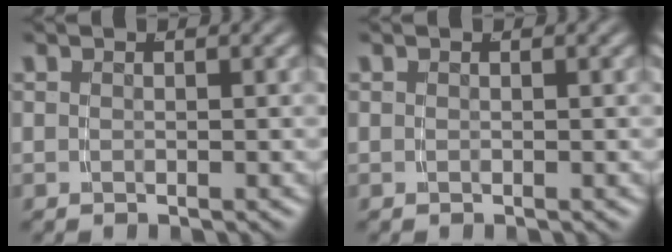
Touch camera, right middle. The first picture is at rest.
{"total": 0.0}